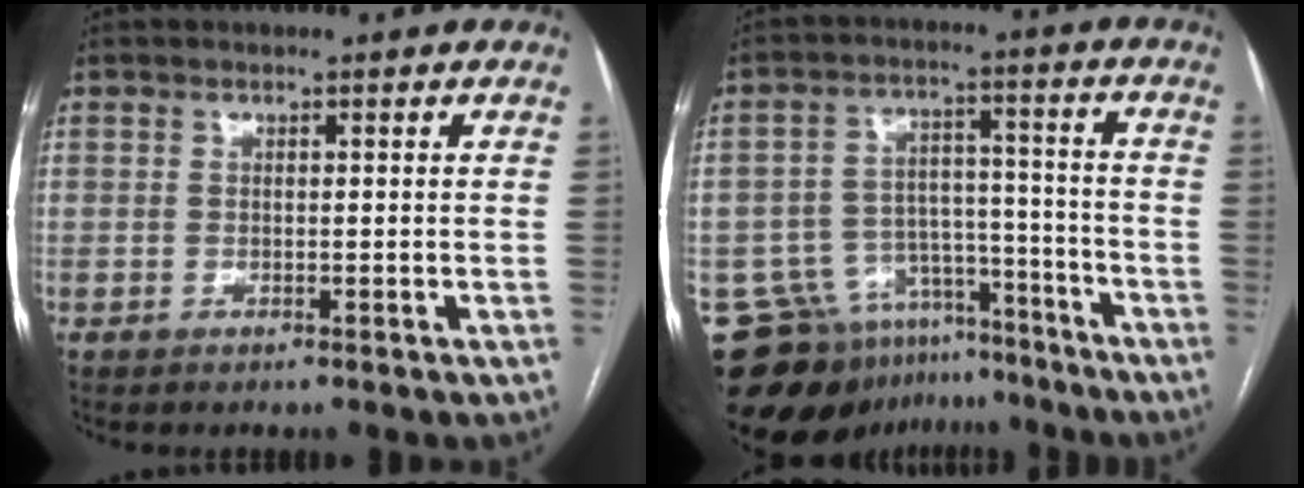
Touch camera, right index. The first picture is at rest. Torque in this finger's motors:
{"motor_torque": [0.55, -1.60, -0.76, -0.21]}